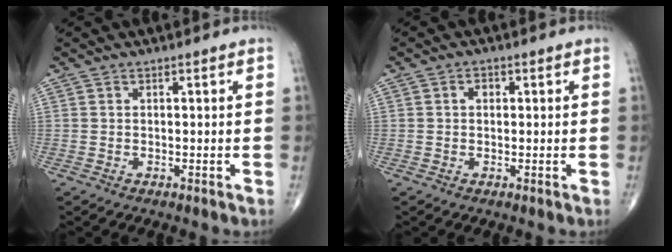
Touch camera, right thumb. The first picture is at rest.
{"total": 2.4, "force": [0.2, 2.0, 1.3], "torque": [-0.006, 0.009, -0.003]}